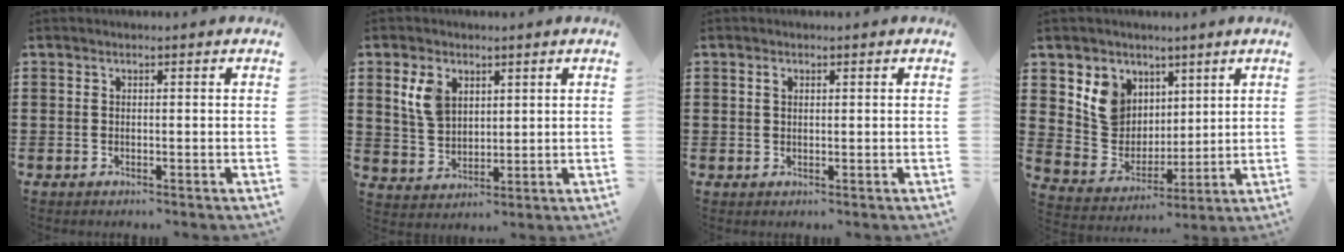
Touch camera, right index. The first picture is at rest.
{"total": 6.1, "force": [2.8, 4.0, 3.7], "torque": [-0.093, 0.010, 0.050]}
{"total": 1.1, "force": [0.5, 0.7, 0.7], "torque": [-0.017, 0.005, 0.008]}
{"total": 8.1, "force": [3.9, 6.9, 1.5], "torque": [-0.072, -0.008, 0.079]}